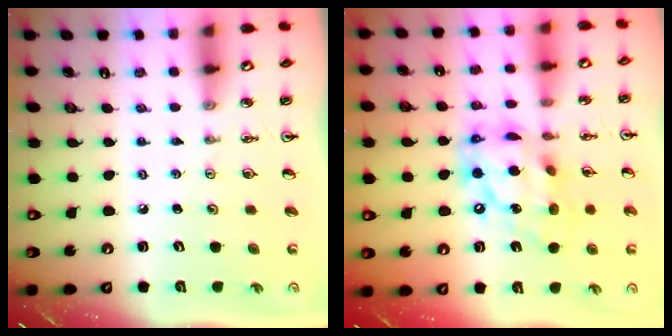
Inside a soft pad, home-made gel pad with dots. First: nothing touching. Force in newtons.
{"total": 17.1, "press": 17.1, "slide": 1.4}